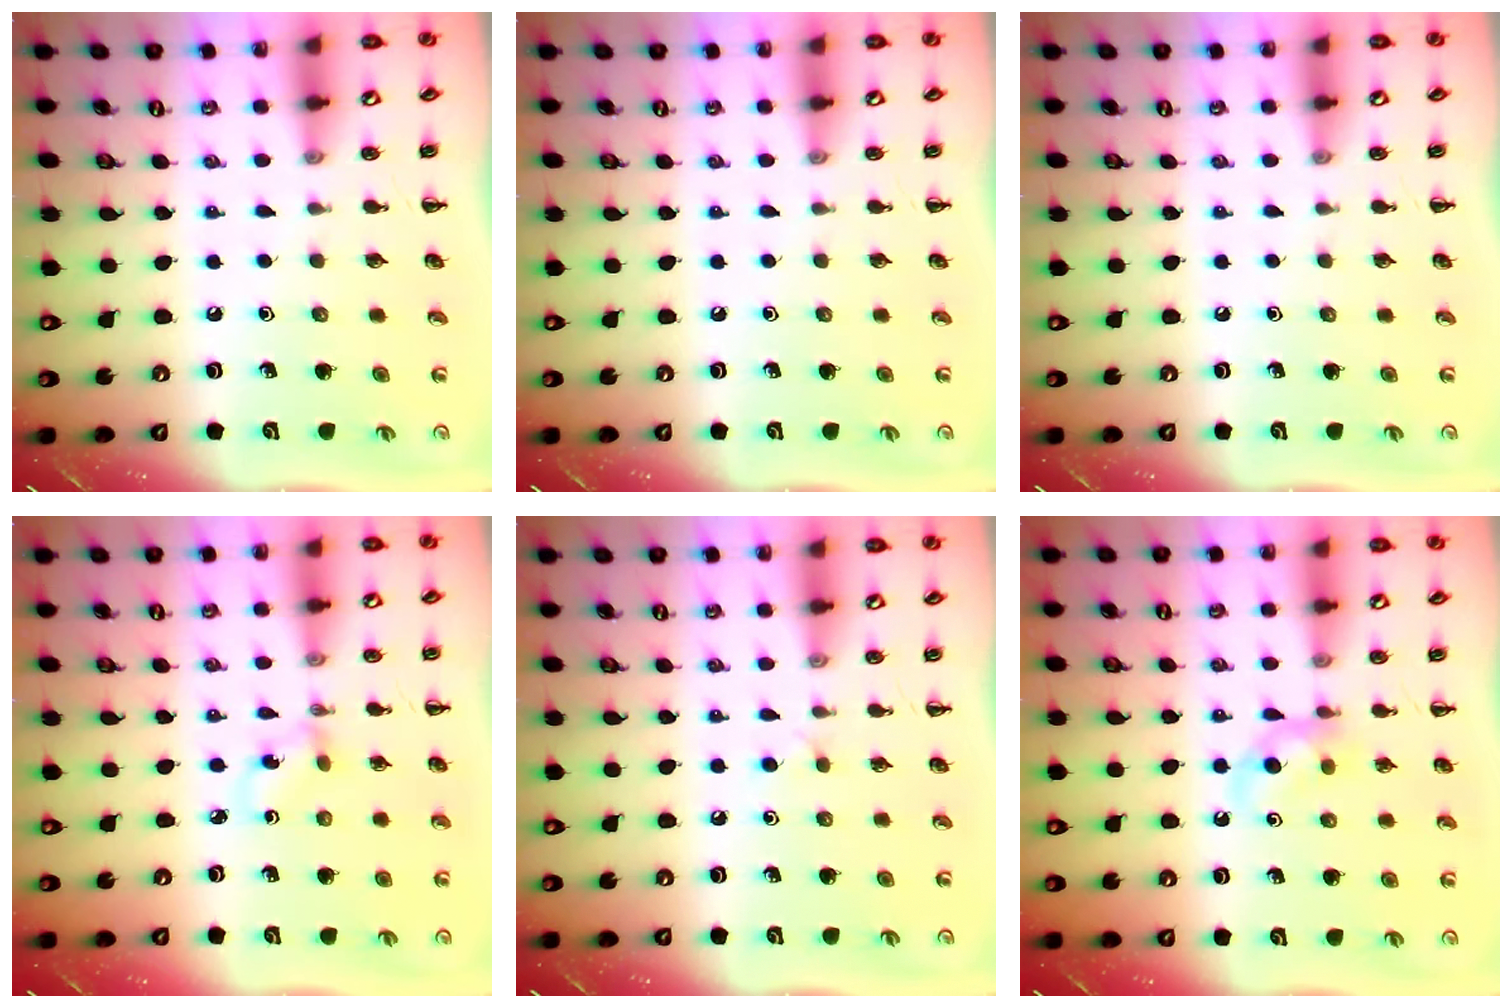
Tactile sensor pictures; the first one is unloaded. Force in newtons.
{"total": 0.0}
{"total": 0.0}
{"total": 1.5, "press": 1.3, "slide": 0.7}
{"total": 2.5, "press": 2.2, "slide": 1.0}
{"total": 6.6, "press": 6.4, "slide": 1.6}